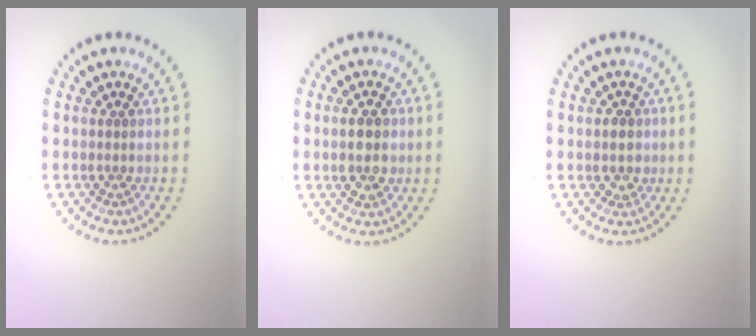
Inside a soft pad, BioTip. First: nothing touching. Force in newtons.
{"total": 2.8, "press": 2.8, "slide": 0.1}
{"total": 1.3, "press": 1.2, "slide": 0.6}